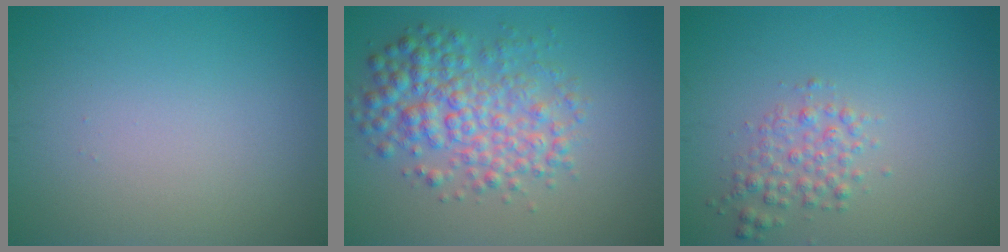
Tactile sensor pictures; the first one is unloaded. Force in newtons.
{"total": 5.5, "press": 5.5, "slide": 0.1}
{"total": 2.2, "press": 2.2, "slide": 0.0}